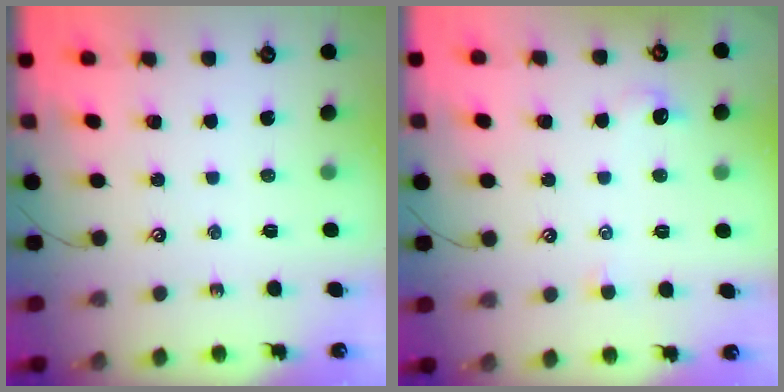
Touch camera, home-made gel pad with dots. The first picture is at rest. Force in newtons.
{"total": 0.6, "press": 0.1, "slide": 0.6}